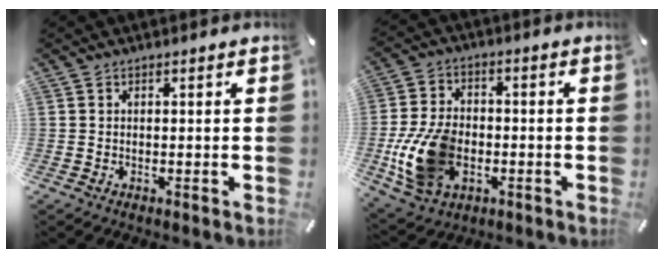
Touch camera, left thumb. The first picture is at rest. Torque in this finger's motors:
{"motor_torque": [2.18, 2.83, 1.52, 0.29, 0.24]}